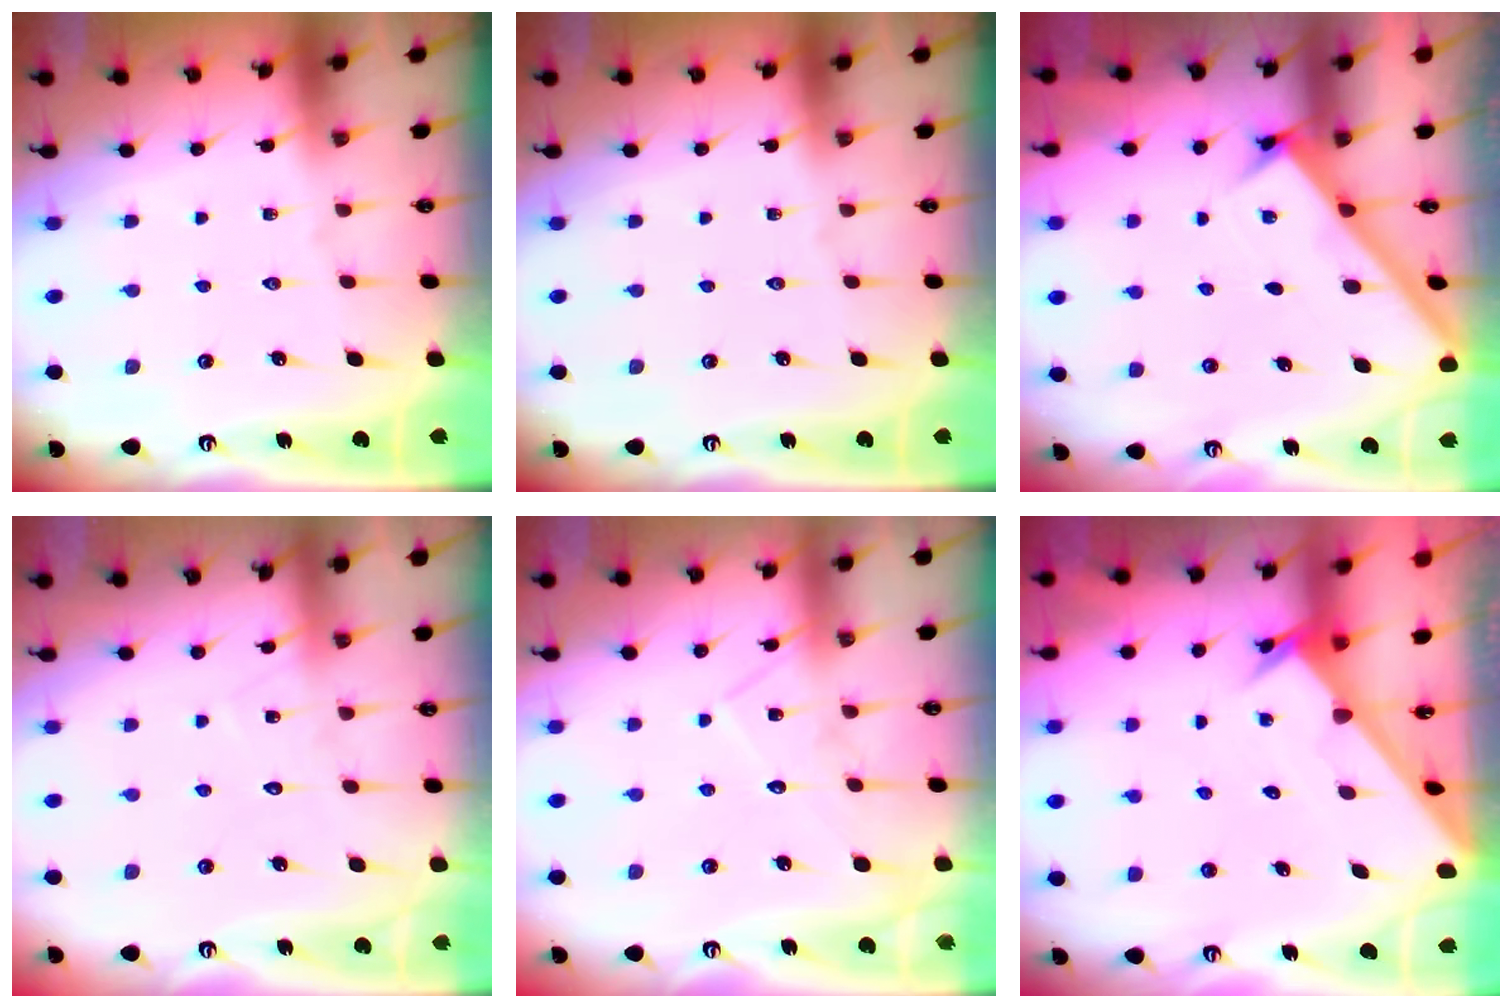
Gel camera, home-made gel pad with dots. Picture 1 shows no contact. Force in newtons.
{"total": 0.0}
{"total": 2.7, "press": 2.7, "slide": 0.3}
{"total": 7.8, "press": 7.8, "slide": 0.5}
{"total": 9.2, "press": 9.2, "slide": 0.7}
{"total": 2.4, "press": 2.4, "slide": 0.2}